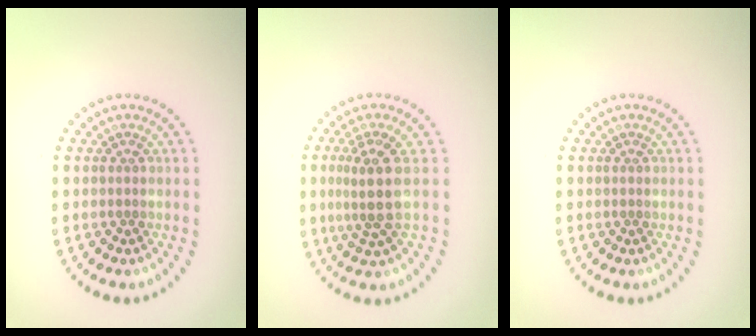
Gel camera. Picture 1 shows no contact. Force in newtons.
{"total": 3.4, "press": 2.5, "slide": 2.3}
{"total": 0.0}